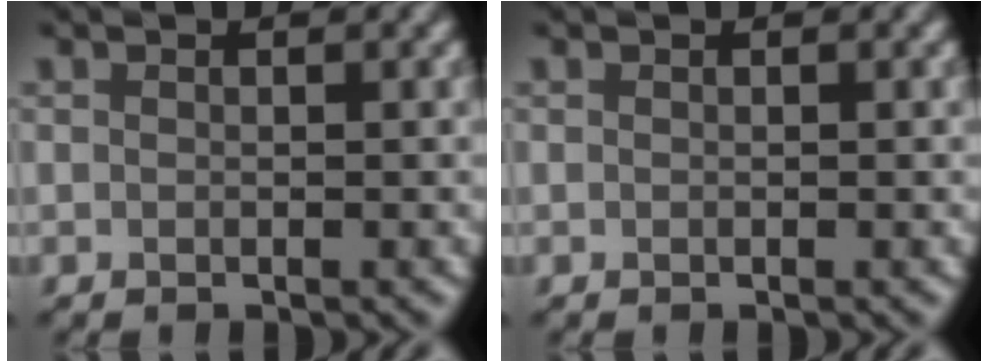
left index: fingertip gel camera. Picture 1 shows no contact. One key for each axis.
{"total": 0.0}